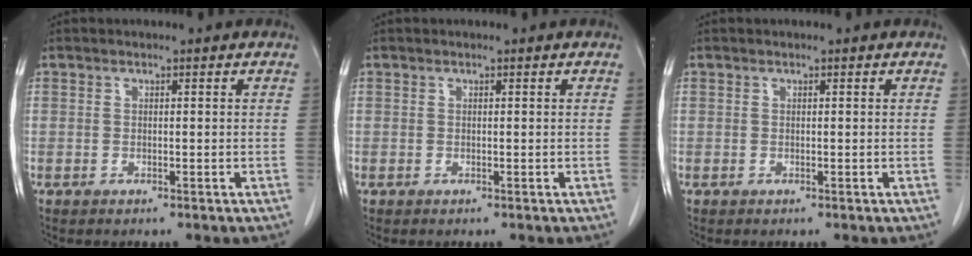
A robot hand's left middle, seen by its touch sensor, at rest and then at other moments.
{"total": 0.0}
{"total": 0.0}